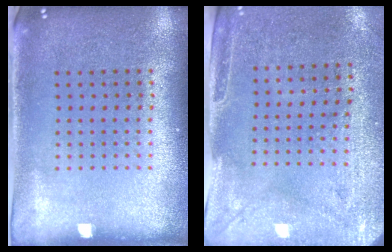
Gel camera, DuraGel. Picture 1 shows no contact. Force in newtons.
{"total": 3.0, "press": 2.4, "slide": 1.7}